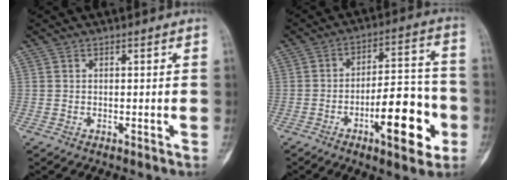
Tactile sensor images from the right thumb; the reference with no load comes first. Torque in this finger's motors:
{"motor_torque": [0.29, 0.53, 1.15, -0.45, 0.05]}